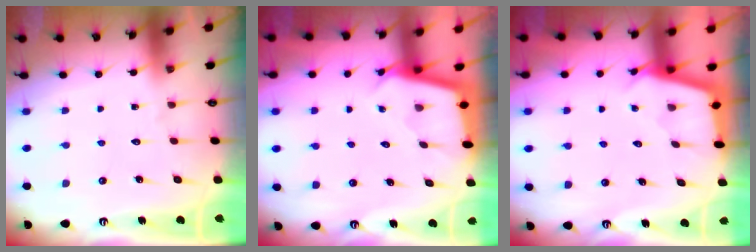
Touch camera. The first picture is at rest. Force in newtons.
{"total": 2.3, "press": 2.3, "slide": 0.2}
{"total": 2.9, "press": 2.8, "slide": 0.3}